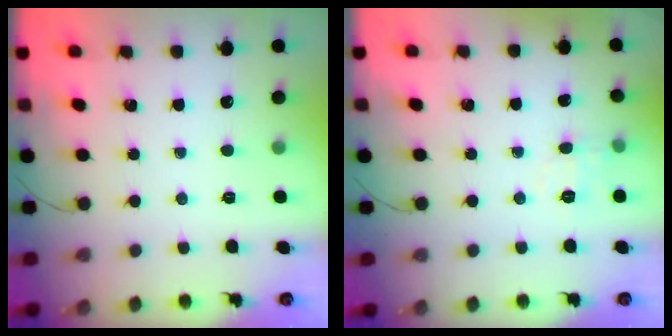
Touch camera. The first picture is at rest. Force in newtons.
{"total": 6.3, "press": 6.1, "slide": 1.7}